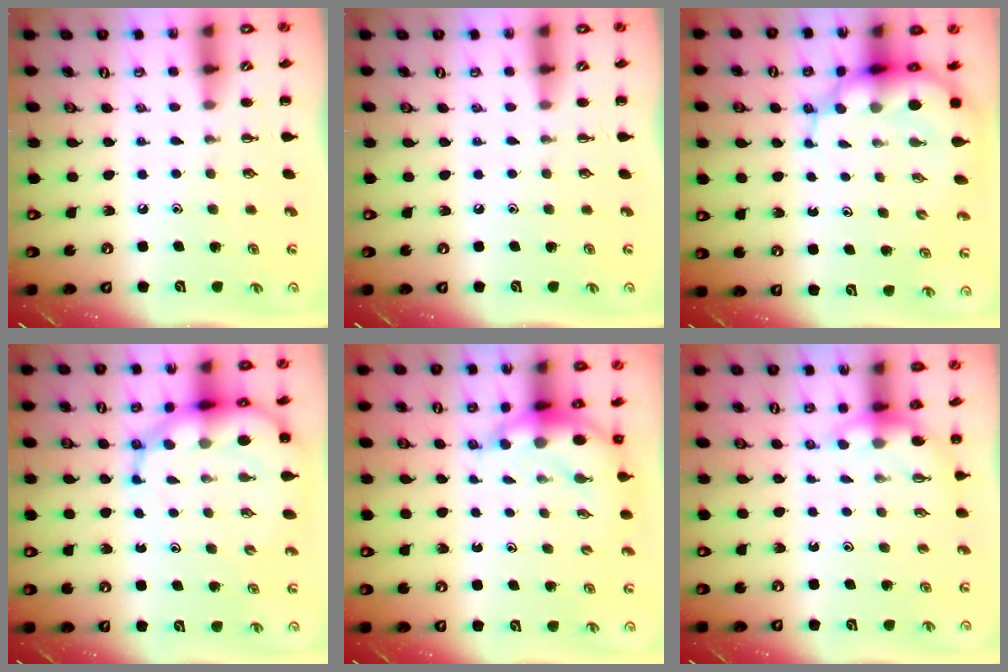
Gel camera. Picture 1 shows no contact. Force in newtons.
{"total": 0.0}
{"total": 8.3, "press": 8.0, "slide": 2.3}
{"total": 11.8, "press": 11.2, "slide": 3.5}
{"total": 5.7, "press": 5.5, "slide": 1.5}
{"total": 4.2, "press": 4.1, "slide": 0.8}